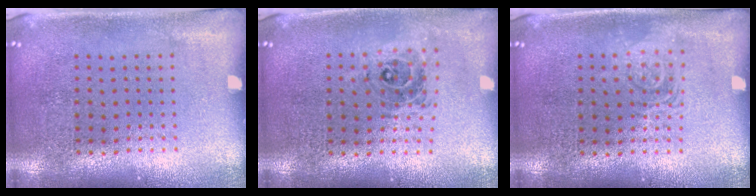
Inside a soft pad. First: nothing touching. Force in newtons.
{"total": 0.7, "press": 0.7, "slide": 0.1}
{"total": 1.2, "press": 1.2, "slide": 0.2}